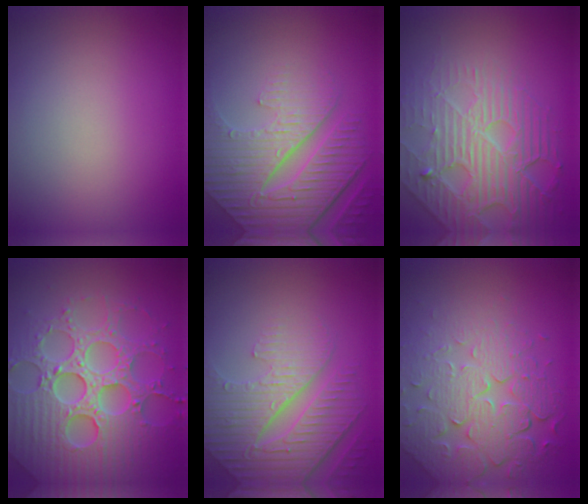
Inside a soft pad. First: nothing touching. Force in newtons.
{"total": 8.6, "press": 6.1, "slide": 6.1}
{"total": 6.5, "press": 5.3, "slide": 3.9}
{"total": 8.0, "press": 7.8, "slide": 1.8}
{"total": 6.8, "press": 5.2, "slide": 4.3}
{"total": 8.0, "press": 5.6, "slide": 5.6}